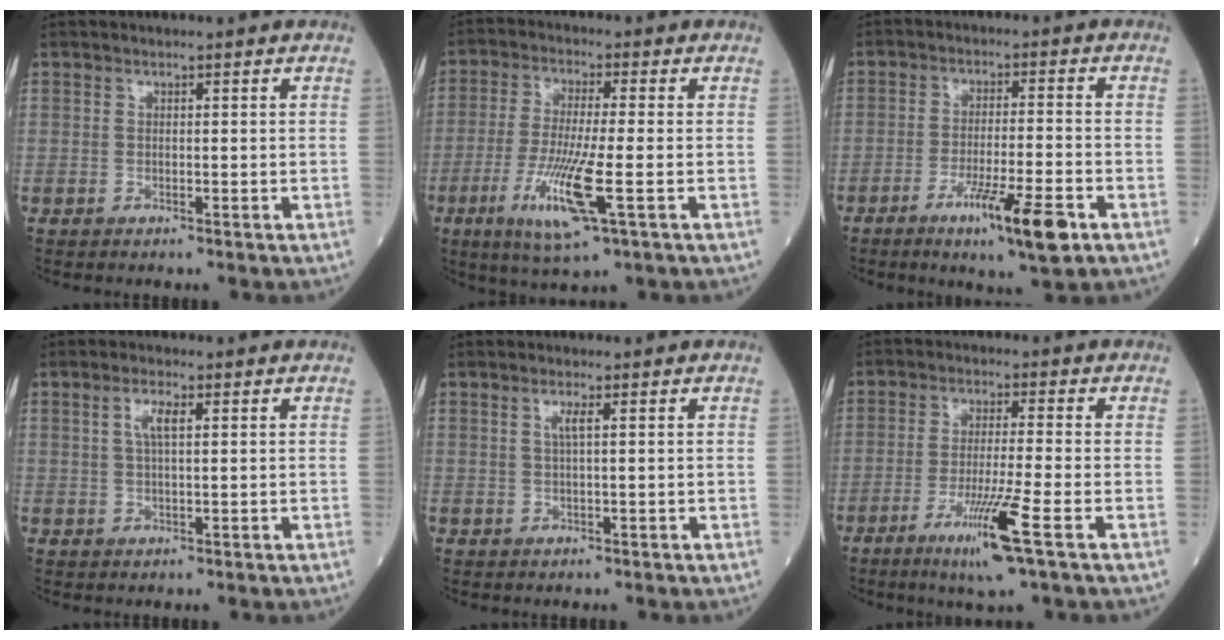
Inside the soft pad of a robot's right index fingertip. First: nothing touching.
{"total": 10.8, "force": [-3.7, 0.6, 10.2], "torque": [-0.207, -0.027, -0.069]}
{"total": 9.5, "force": [-5.1, 0.4, 8.0], "torque": [-0.134, -0.018, -0.081]}
{"total": 3.1, "force": [1.0, 0.6, 2.8], "torque": [-0.060, 0.005, 0.021]}
{"total": 1.6, "force": [0.5, -0.1, 1.5], "torque": [-0.035, 0.001, 0.009]}
{"total": 8.9, "force": [-4.3, -0.9, 7.7], "torque": [-0.142, -0.025, -0.079]}